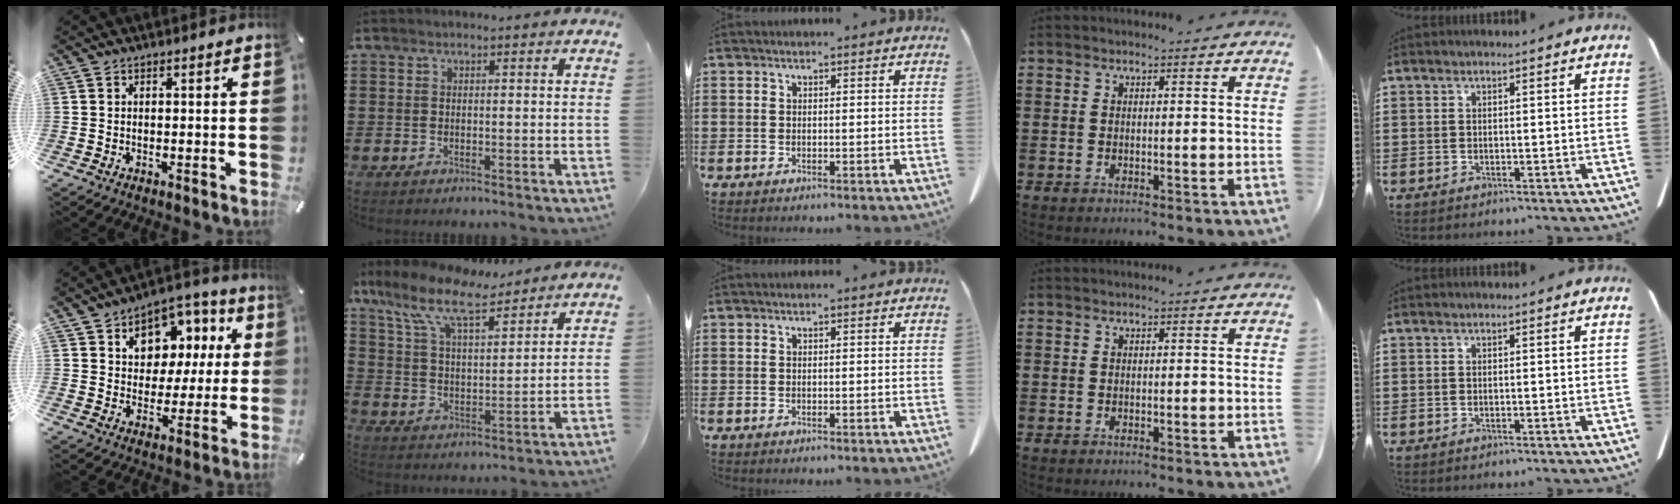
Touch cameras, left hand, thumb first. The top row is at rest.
{"thumb": {"total": 9.8, "force": [3.3, 8.4, 3.7], "torque": [-0.057, -0.022, 0.059]}, "index": {"total": 10.5, "force": [8.4, 2.4, 5.8], "torque": [-0.140, -0.031, 0.148]}}